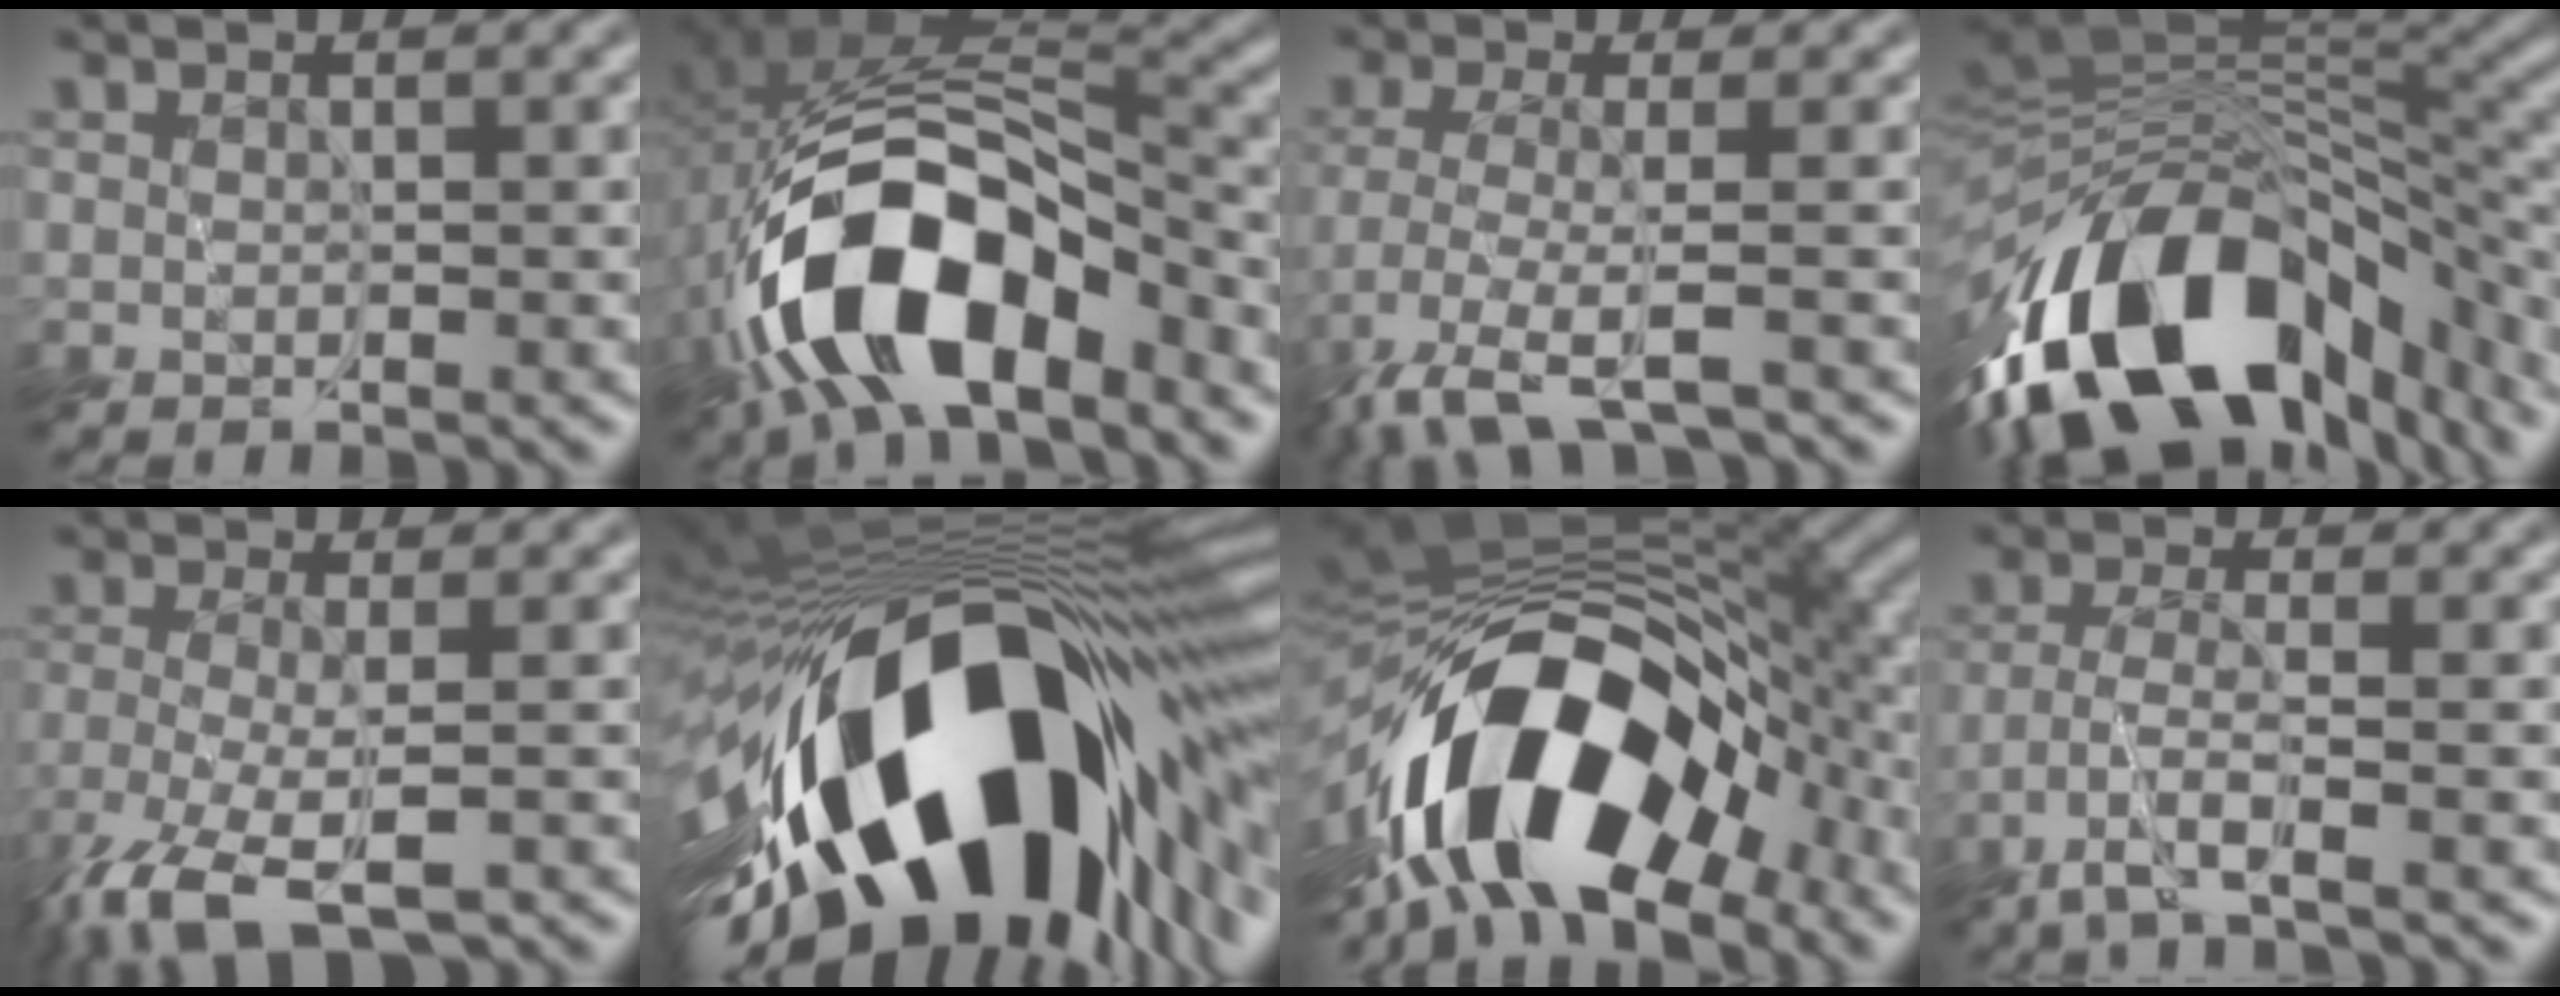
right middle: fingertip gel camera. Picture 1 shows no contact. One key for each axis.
{"total": 13.9, "fx": -6.3, "fy": 7.1, "fz": 10.2, "tx": -0.181, "ty": -0.006, "tz": -0.107}
{"total": 4.9, "fx": -3.7, "fy": 0.5, "fz": 3.3, "tx": -0.067, "ty": -0.014, "tz": -0.082}
{"total": 15.6, "fx": -7.6, "fy": 7.6, "fz": 11.4, "tx": -0.192, "ty": -0.009, "tz": -0.120}
{"total": 6.2, "fx": -4.0, "fy": 1.5, "fz": 4.4, "tx": -0.100, "ty": -0.017, "tz": -0.081}
{"total": 19.1, "fx": -5.7, "fy": 8.1, "fz": 16.3, "tx": -0.268, "ty": -0.016, "tz": -0.101}
{"total": 15.3, "fx": -7.1, "fy": 7.6, "fz": 11.3, "tx": -0.173, "ty": 0.000, "tz": -0.126}
{"total": 3.1, "fx": -2.2, "fy": -0.1, "fz": 2.2, "tx": -0.046, "ty": -0.001, "tz": -0.052}